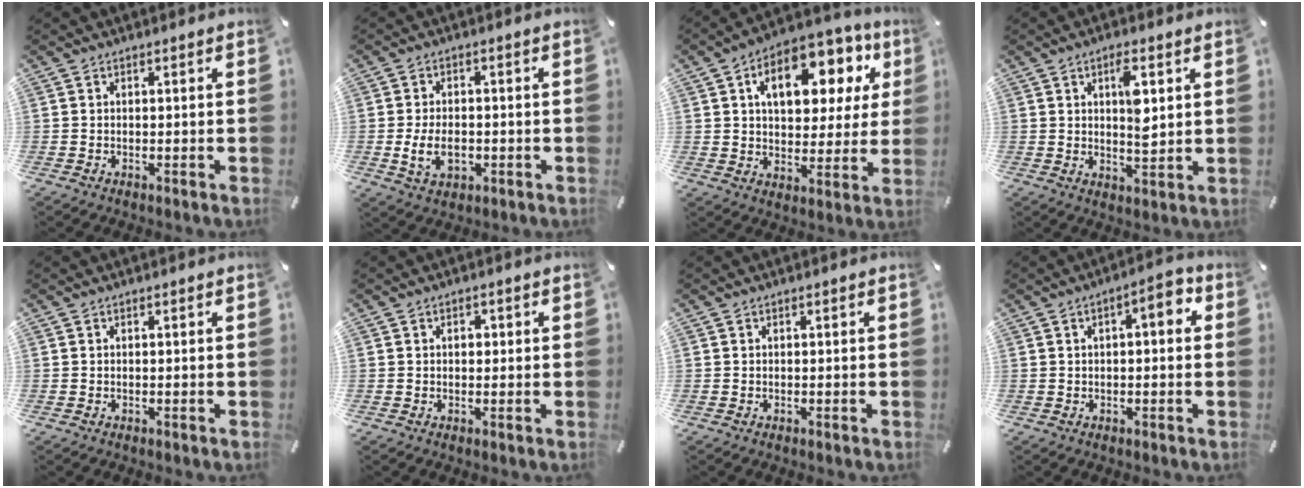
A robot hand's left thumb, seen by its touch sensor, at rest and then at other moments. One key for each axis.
{"total": 6.7, "fx": -1.6, "fy": 4.4, "fz": 4.8, "tx": -0.096, "ty": 0.000, "tz": -0.030}
{"total": 16.4, "fx": 6.6, "fy": 9.8, "fz": 11.4, "tx": -0.169, "ty": -0.017, "tz": 0.109}
{"total": 6.8, "fx": 2.3, "fy": 2.6, "fz": 5.9, "tx": -0.084, "ty": -0.012, "tz": 0.030}
{"total": 0.0}
{"total": 2.0, "fx": 0.3, "fy": 1.4, "fz": 1.4, "tx": -0.013, "ty": 0.001, "tz": -0.002}
{"total": 0.0}
{"total": 5.4, "fx": 0.9, "fy": 2.1, "fz": 4.8, "tx": -0.067, "ty": 0.005, "tz": 0.009}